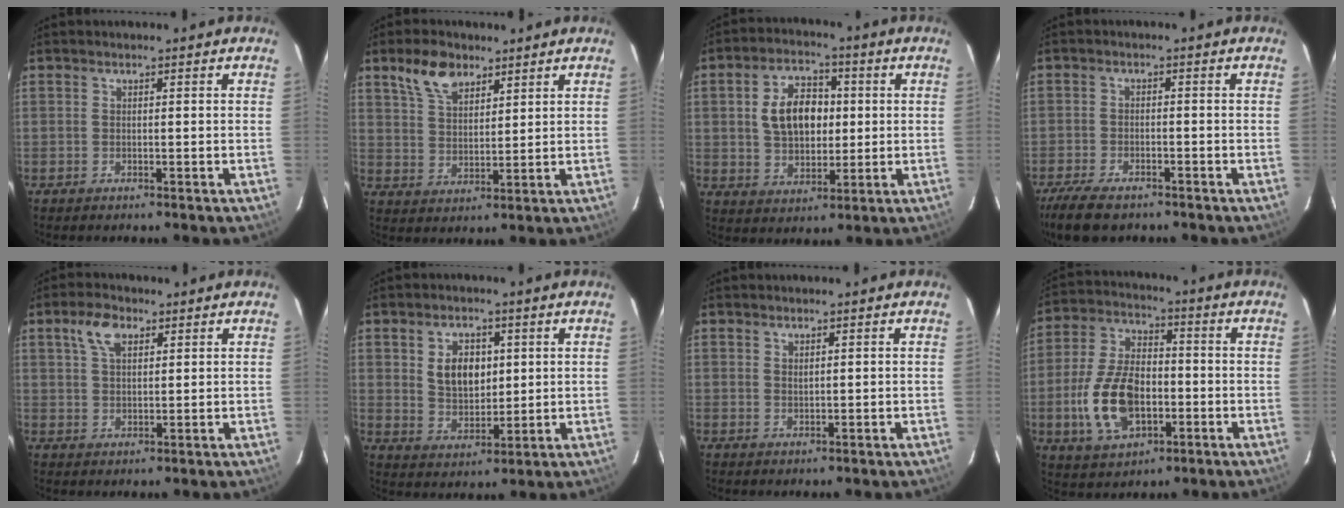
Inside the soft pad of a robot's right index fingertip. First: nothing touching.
{"total": 7.8, "force": [5.1, 4.0, 4.3], "torque": [-0.078, 0.015, 0.100]}
{"total": 10.7, "force": [1.4, 7.1, 7.9], "torque": [-0.147, 0.023, 0.032]}
{"total": 8.3, "force": [-6.5, 2.9, 4.2], "torque": [-0.115, -0.021, -0.120]}
{"total": 5.5, "force": [2.8, 3.0, 3.7], "torque": [-0.069, 0.015, 0.052]}
{"total": 7.7, "force": [2.1, 5.1, 5.3], "torque": [-0.091, 0.007, 0.047]}
{"total": 0.9, "force": [0.6, 0.5, 0.5], "torque": [-0.007, 0.002, 0.013]}
{"total": 14.9, "force": [-3.7, 8.8, 11.5], "torque": [-0.240, 0.007, -0.057]}